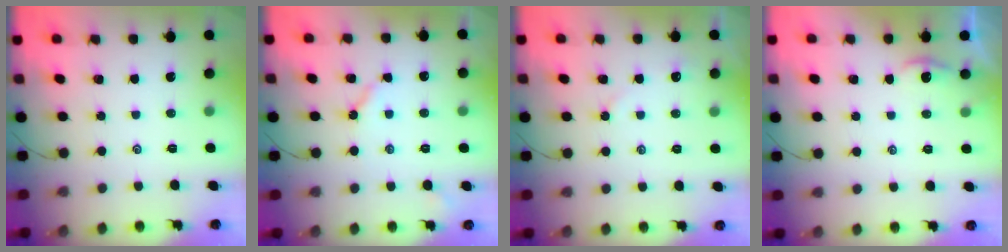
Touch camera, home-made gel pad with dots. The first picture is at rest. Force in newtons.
{"total": 3.5, "press": 3.5, "slide": 0.3}
{"total": 2.6, "press": 2.5, "slide": 0.3}
{"total": 1.9, "press": 1.9, "slide": 0.2}